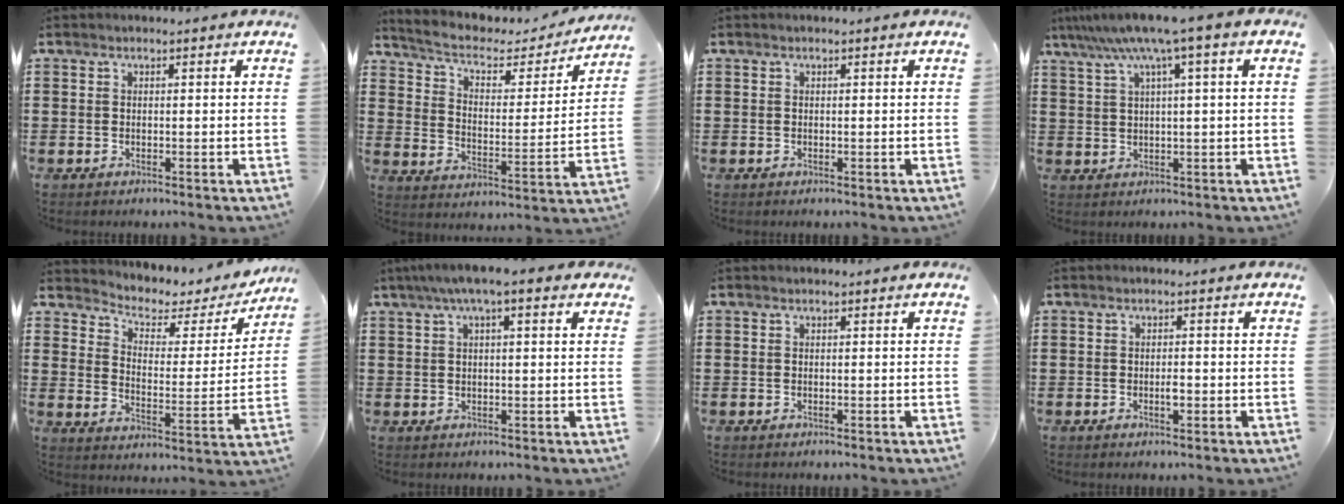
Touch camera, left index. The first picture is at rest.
{"total": 4.7, "force": [3.4, 2.0, 2.6], "torque": [-0.068, -0.020, 0.051]}
{"total": 0.0}
{"total": 6.4, "force": [3.0, -0.3, 5.7], "torque": [-0.117, -0.011, 0.047]}
{"total": 3.4, "force": [2.8, 1.6, 1.1], "torque": [-0.044, -0.023, 0.038]}
{"total": 4.8, "force": [2.5, 0.7, 4.0], "torque": [-0.081, 0.007, 0.043]}
{"total": 0.0}
{"total": 1.5, "force": [-0.3, 0.5, 1.4], "torque": [-0.028, -0.002, -0.004]}